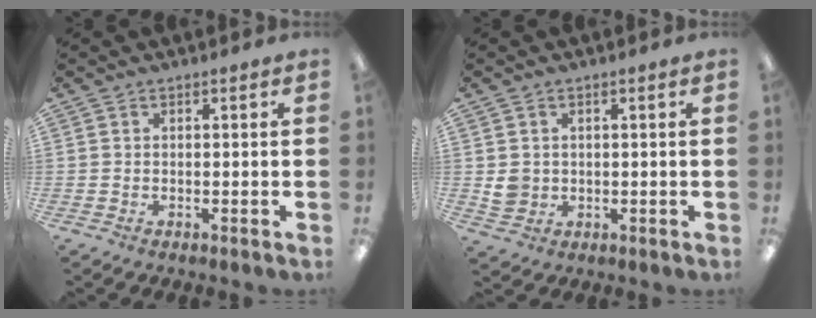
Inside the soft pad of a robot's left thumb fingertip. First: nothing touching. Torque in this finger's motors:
{"motor_torque": [0.46, 0.81, 0.41, -0.50, 0.01]}